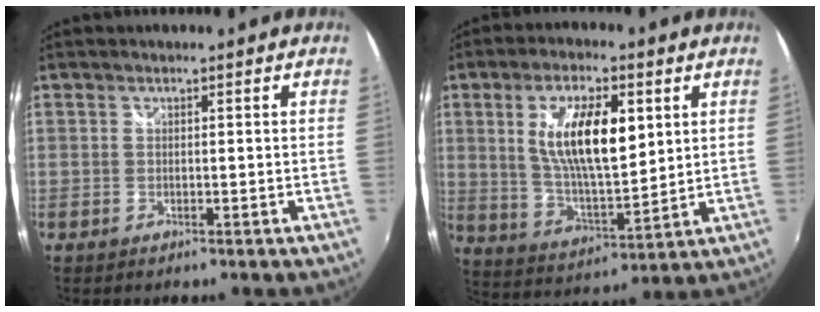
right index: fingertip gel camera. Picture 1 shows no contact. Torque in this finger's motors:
{"motor_torque": [0.55, 0.32, 0.35, 0.19]}